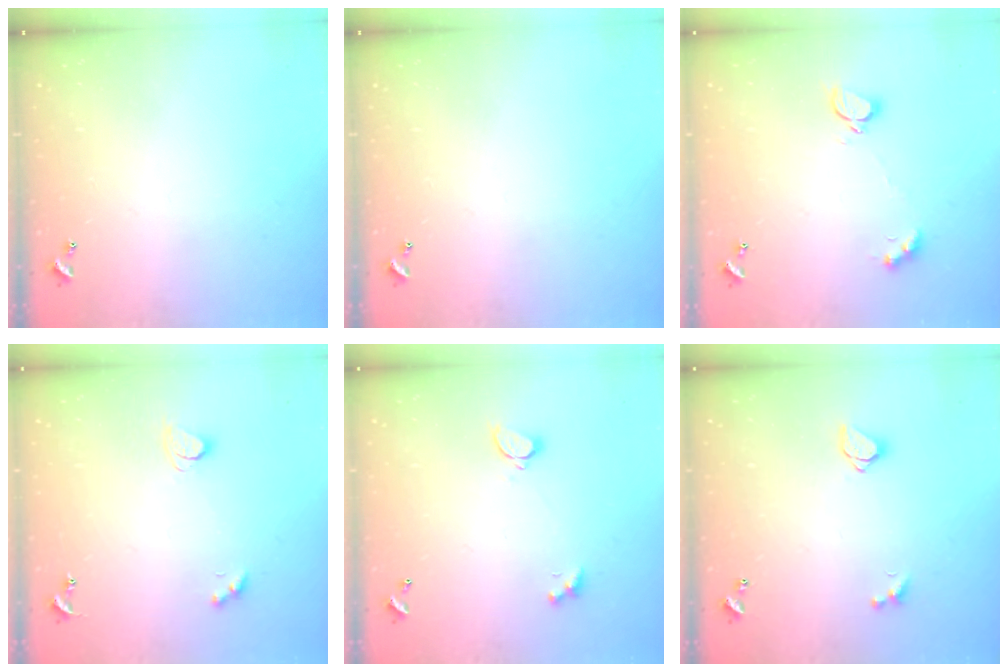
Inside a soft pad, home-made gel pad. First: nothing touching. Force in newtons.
{"total": 0.0}
{"total": 2.5, "press": 2.4, "slide": 0.5}
{"total": 2.4, "press": 2.3, "slide": 0.6}
{"total": 2.1, "press": 1.8, "slide": 1.0}
{"total": 1.5, "press": 1.5, "slide": 0.3}